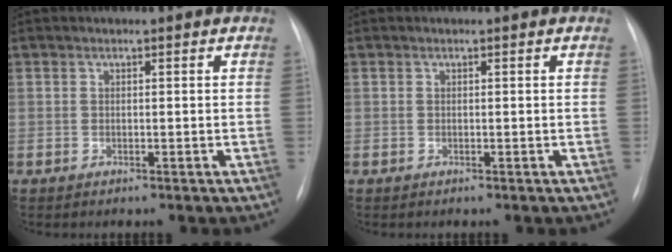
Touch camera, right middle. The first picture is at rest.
{"total": 0.0}